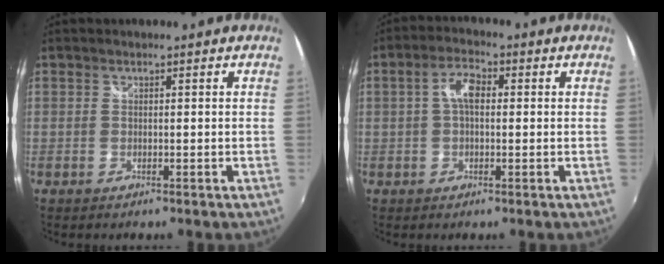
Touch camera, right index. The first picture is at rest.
{"total": 4.7, "force": [0.5, 2.4, 4.0], "torque": [-0.077, 0.016, 0.008]}